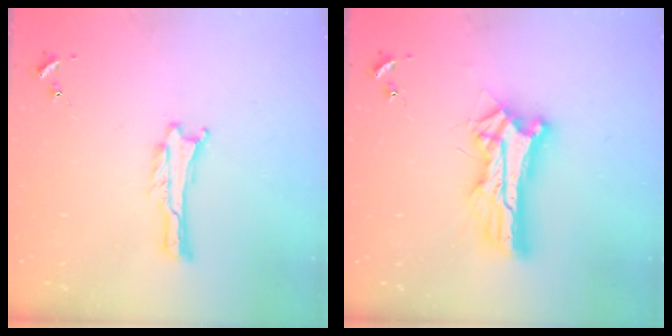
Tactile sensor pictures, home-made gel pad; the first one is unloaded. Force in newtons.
{"total": 11.7, "press": 11.6, "slide": 1.0}